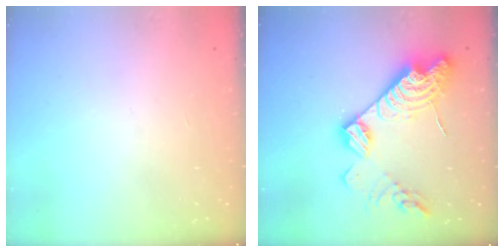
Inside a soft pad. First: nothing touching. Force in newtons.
{"total": 20.3, "press": 20.2, "slide": 1.8}